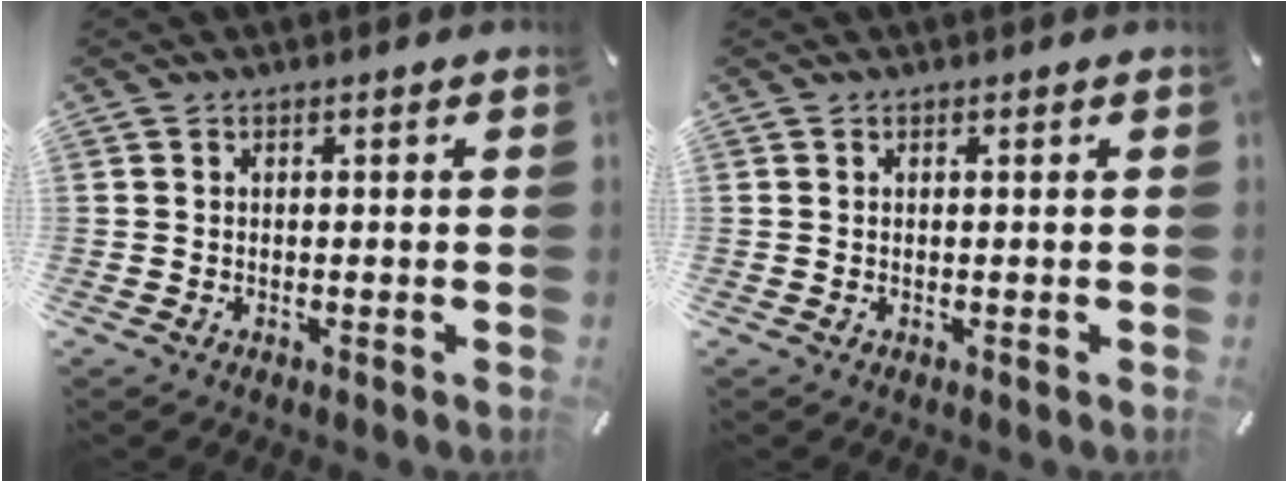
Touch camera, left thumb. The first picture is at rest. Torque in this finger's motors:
{"motor_torque": [0.00, 0.00, 0.00, 0.07, 0.00]}